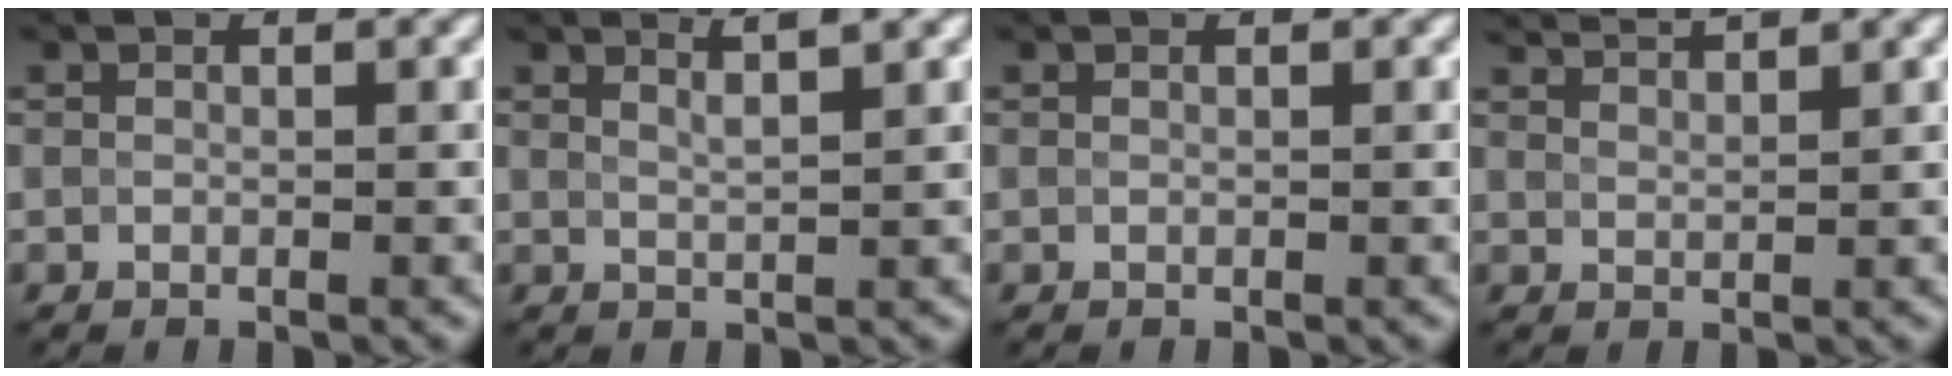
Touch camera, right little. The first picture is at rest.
{"total": 2.7, "force": [1.9, 0.7, 1.7], "torque": [-0.012, 0.015, 0.012]}
{"total": 0.0}
{"total": 3.1, "force": [2.9, 0.6, 1.1], "torque": [0.000, 0.008, 0.031]}